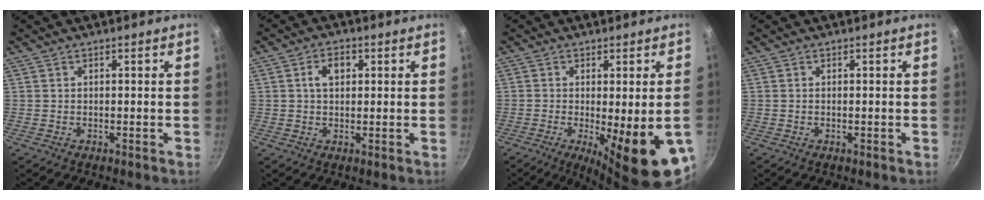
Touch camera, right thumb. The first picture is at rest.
{"total": 4.3, "force": [1.0, 2.9, 3.0], "torque": [-0.034, 0.008, 0.013]}
{"total": 14.6, "force": [-4.0, 3.5, 13.5], "torque": [-0.178, -0.019, -0.043]}
{"total": 0.0}